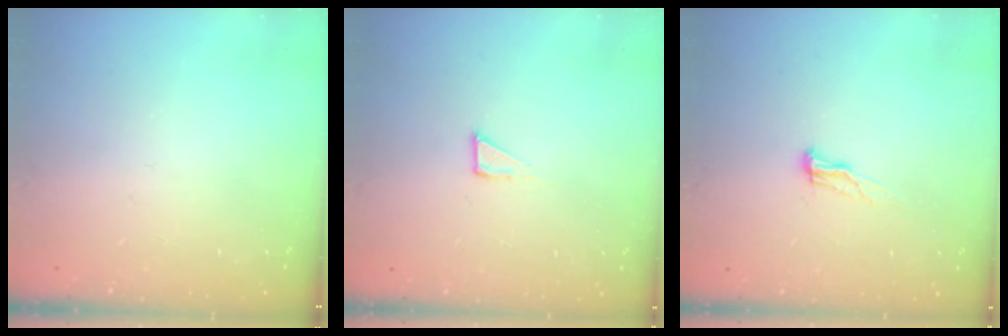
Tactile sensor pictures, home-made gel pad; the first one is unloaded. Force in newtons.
{"total": 2.3, "press": 2.3, "slide": 0.1}
{"total": 8.0, "press": 7.7, "slide": 2.0}